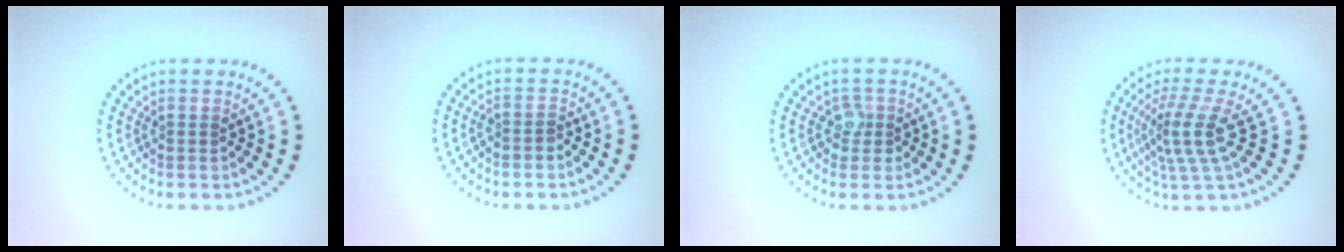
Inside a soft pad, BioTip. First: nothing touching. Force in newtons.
{"total": 1.1, "press": 1.0, "slide": 0.5}
{"total": 1.7, "press": 1.4, "slide": 1.0}
{"total": 3.9, "press": 3.0, "slide": 2.5}